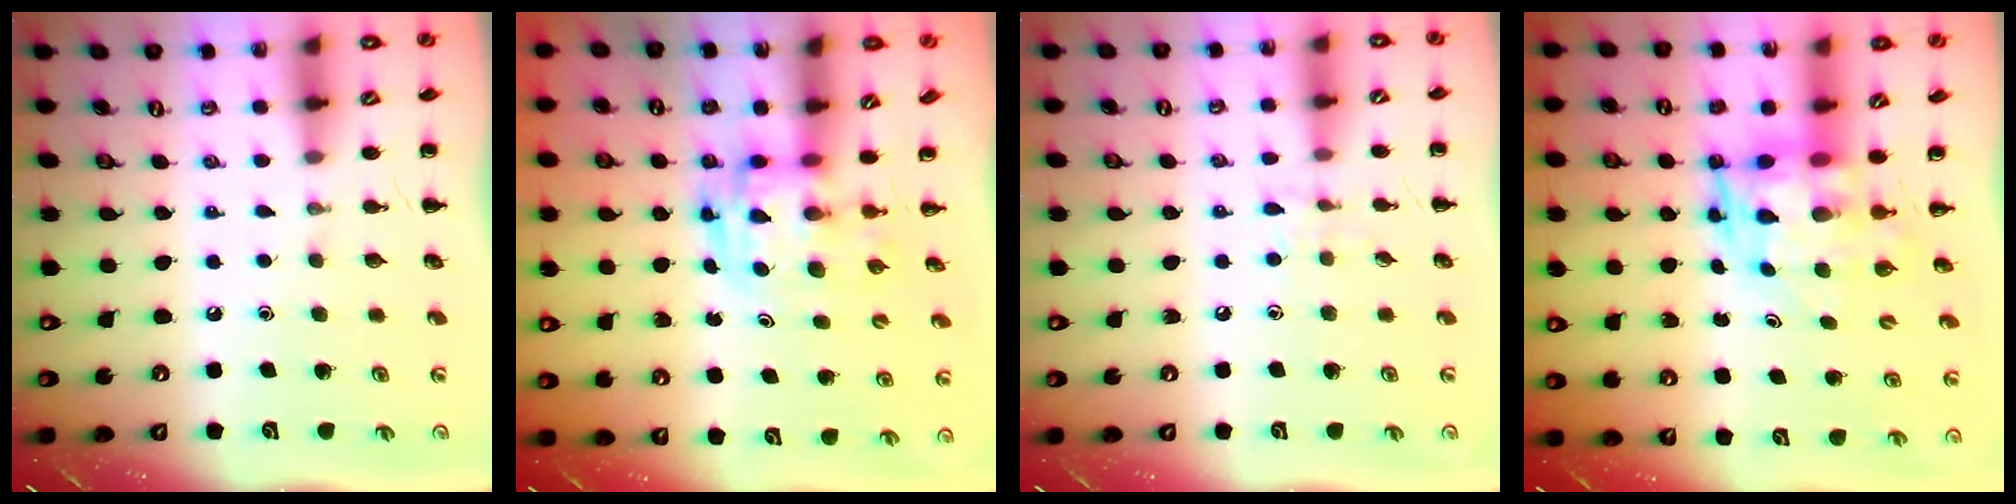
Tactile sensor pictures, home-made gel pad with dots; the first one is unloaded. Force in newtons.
{"total": 3.0, "press": 3.0, "slide": 0.5}
{"total": 4.9, "press": 4.7, "slide": 1.5}
{"total": 5.4, "press": 5.1, "slide": 1.9}